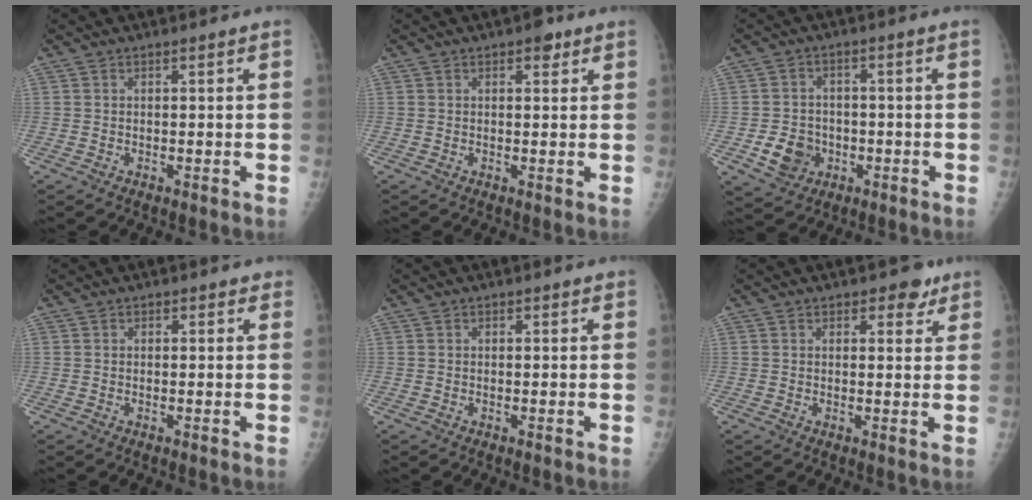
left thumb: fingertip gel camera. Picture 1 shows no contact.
{"total": 2.4, "force": [1.4, 1.3, 1.5], "torque": [-0.008, -0.003, 0.015]}
{"total": 6.9, "force": [-2.2, 5.9, 2.9], "torque": [-0.030, 0.011, -0.032]}
{"total": 1.1, "force": [0.6, 0.9, 0.3], "torque": [0.011, -0.002, 0.004]}
{"total": 0.6, "force": [0.3, 0.5, 0.2], "torque": [0.003, -0.001, 0.002]}
{"total": 3.9, "force": [2.5, 2.4, 1.9], "torque": [0.001, -0.011, 0.030]}